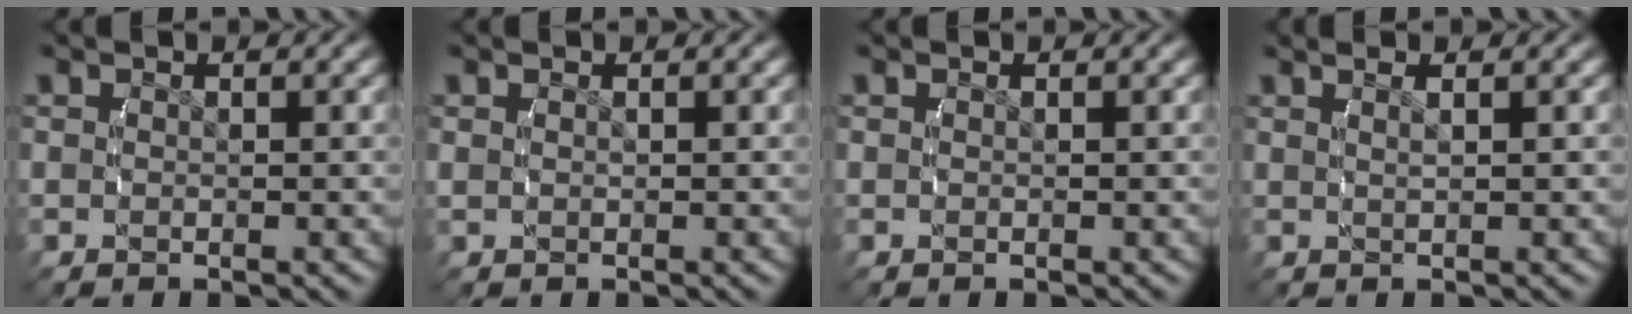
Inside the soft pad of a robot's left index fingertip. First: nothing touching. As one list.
[{"total": 0.5, "force": [0.3, 0.1, 0.4], "torque": [-0.009, -0.005, 0.011]}, {"total": 0.0}, {"total": 2.1, "force": [1.2, 0.0, 1.7], "torque": [-0.015, 0.009, 0.021]}]